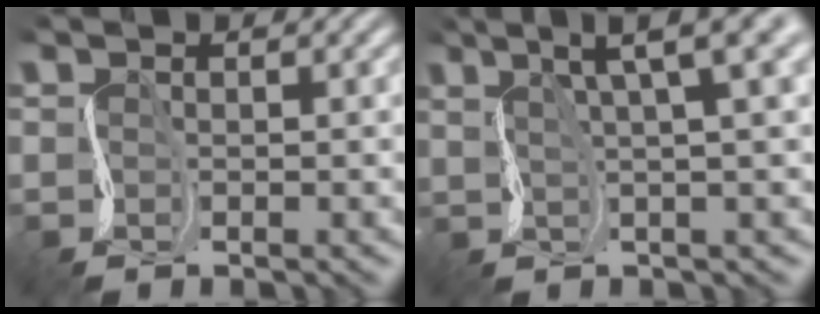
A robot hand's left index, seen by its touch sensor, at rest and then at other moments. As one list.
[{"total": 7.8, "force": [4.0, 1.9, 6.4], "torque": [-0.065, 0.026, 0.065]}]